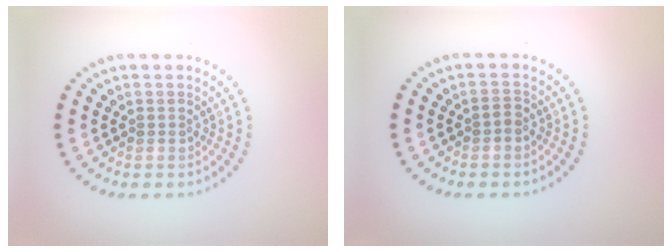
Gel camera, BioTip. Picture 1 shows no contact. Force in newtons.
{"total": 0.9, "press": 0.8, "slide": 0.3}